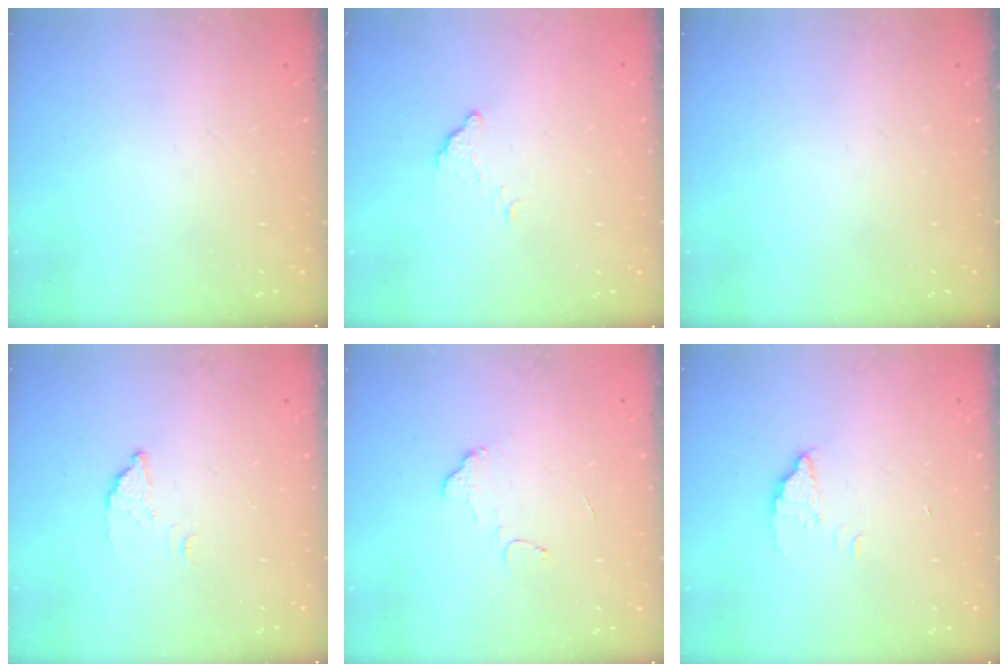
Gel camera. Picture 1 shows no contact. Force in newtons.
{"total": 4.6, "press": 4.6, "slide": 0.1}
{"total": 0.0}
{"total": 3.2, "press": 3.2, "slide": 0.2}
{"total": 4.8, "press": 4.8, "slide": 0.3}
{"total": 2.6, "press": 2.6, "slide": 0.2}